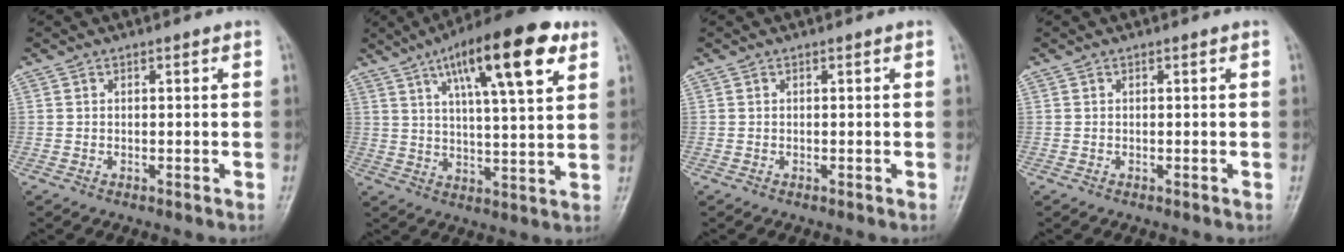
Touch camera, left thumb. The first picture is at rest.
{"total": 18.0, "force": [8.8, 4.7, 14.9], "torque": [-0.215, -0.019, 0.135]}
{"total": 0.0}
{"total": 0.0}